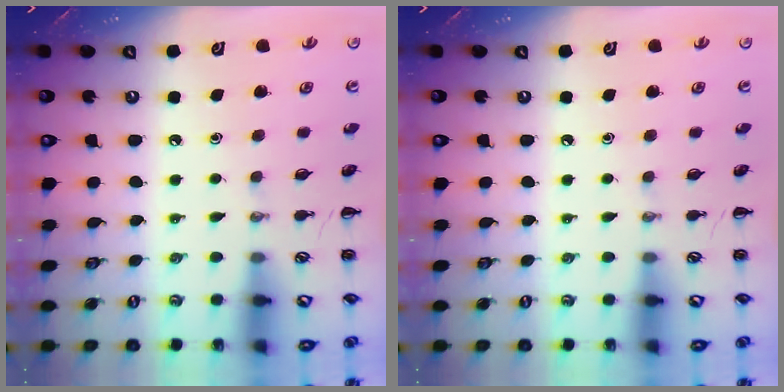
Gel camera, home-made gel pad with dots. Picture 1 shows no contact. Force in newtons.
{"total": 0.0}